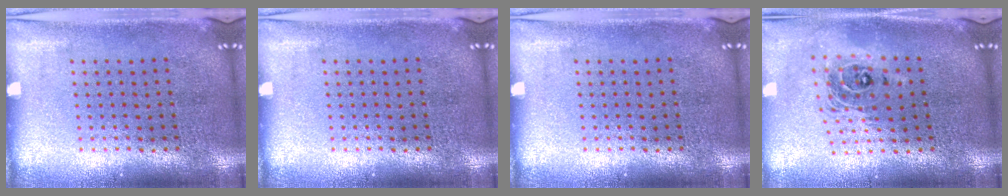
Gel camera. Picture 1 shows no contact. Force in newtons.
{"total": 0.0}
{"total": 0.0}
{"total": 2.0, "press": 1.5, "slide": 1.3}